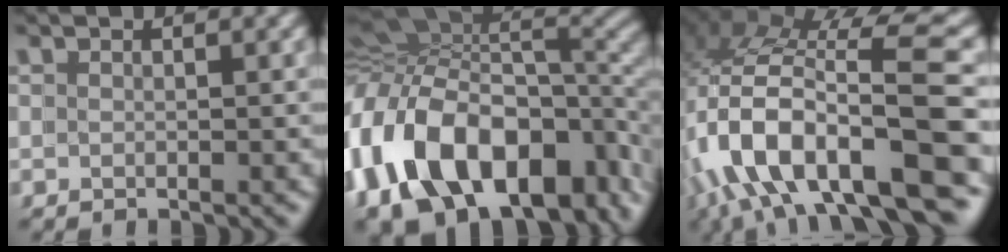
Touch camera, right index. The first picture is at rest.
{"total": 18.4, "force": [-3.3, 12.3, 13.3], "torque": [-0.256, -0.025, -0.046]}
{"total": 11.1, "force": [-1.4, 4.9, 9.8], "torque": [-0.210, -0.018, -0.008]}